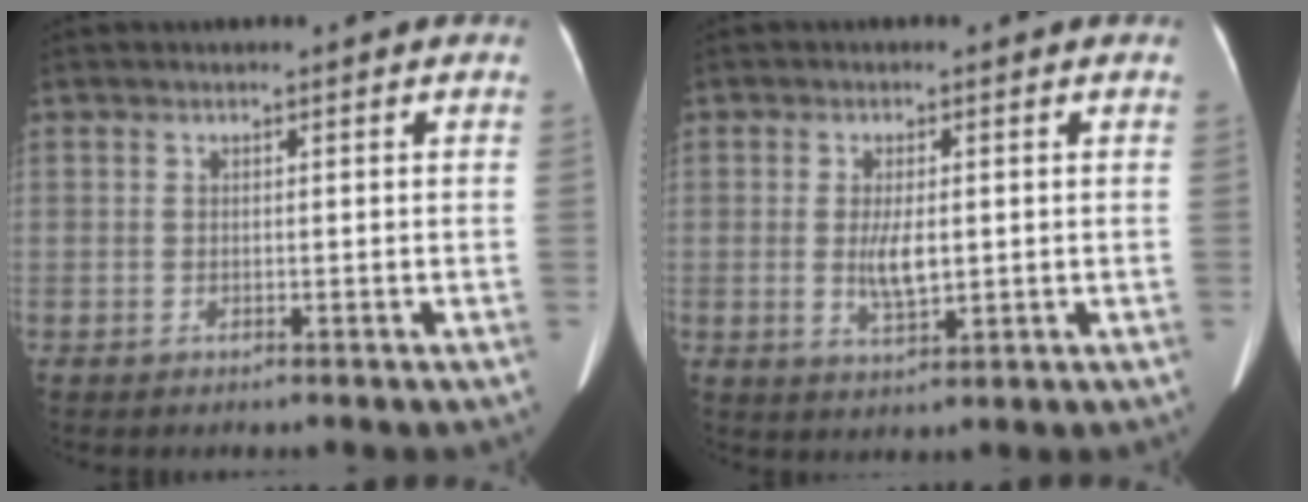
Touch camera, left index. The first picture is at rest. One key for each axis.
{"total": 4.1, "fx": -0.1, "fy": 1.3, "fz": 3.9, "tx": -0.080, "ty": -0.008, "tz": 0.001}